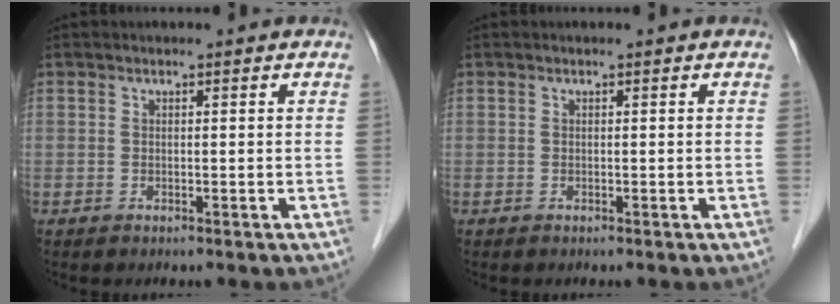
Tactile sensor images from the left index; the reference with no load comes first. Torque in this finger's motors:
{"motor_torque": [0.00, 0.00, 0.00, 0.00]}